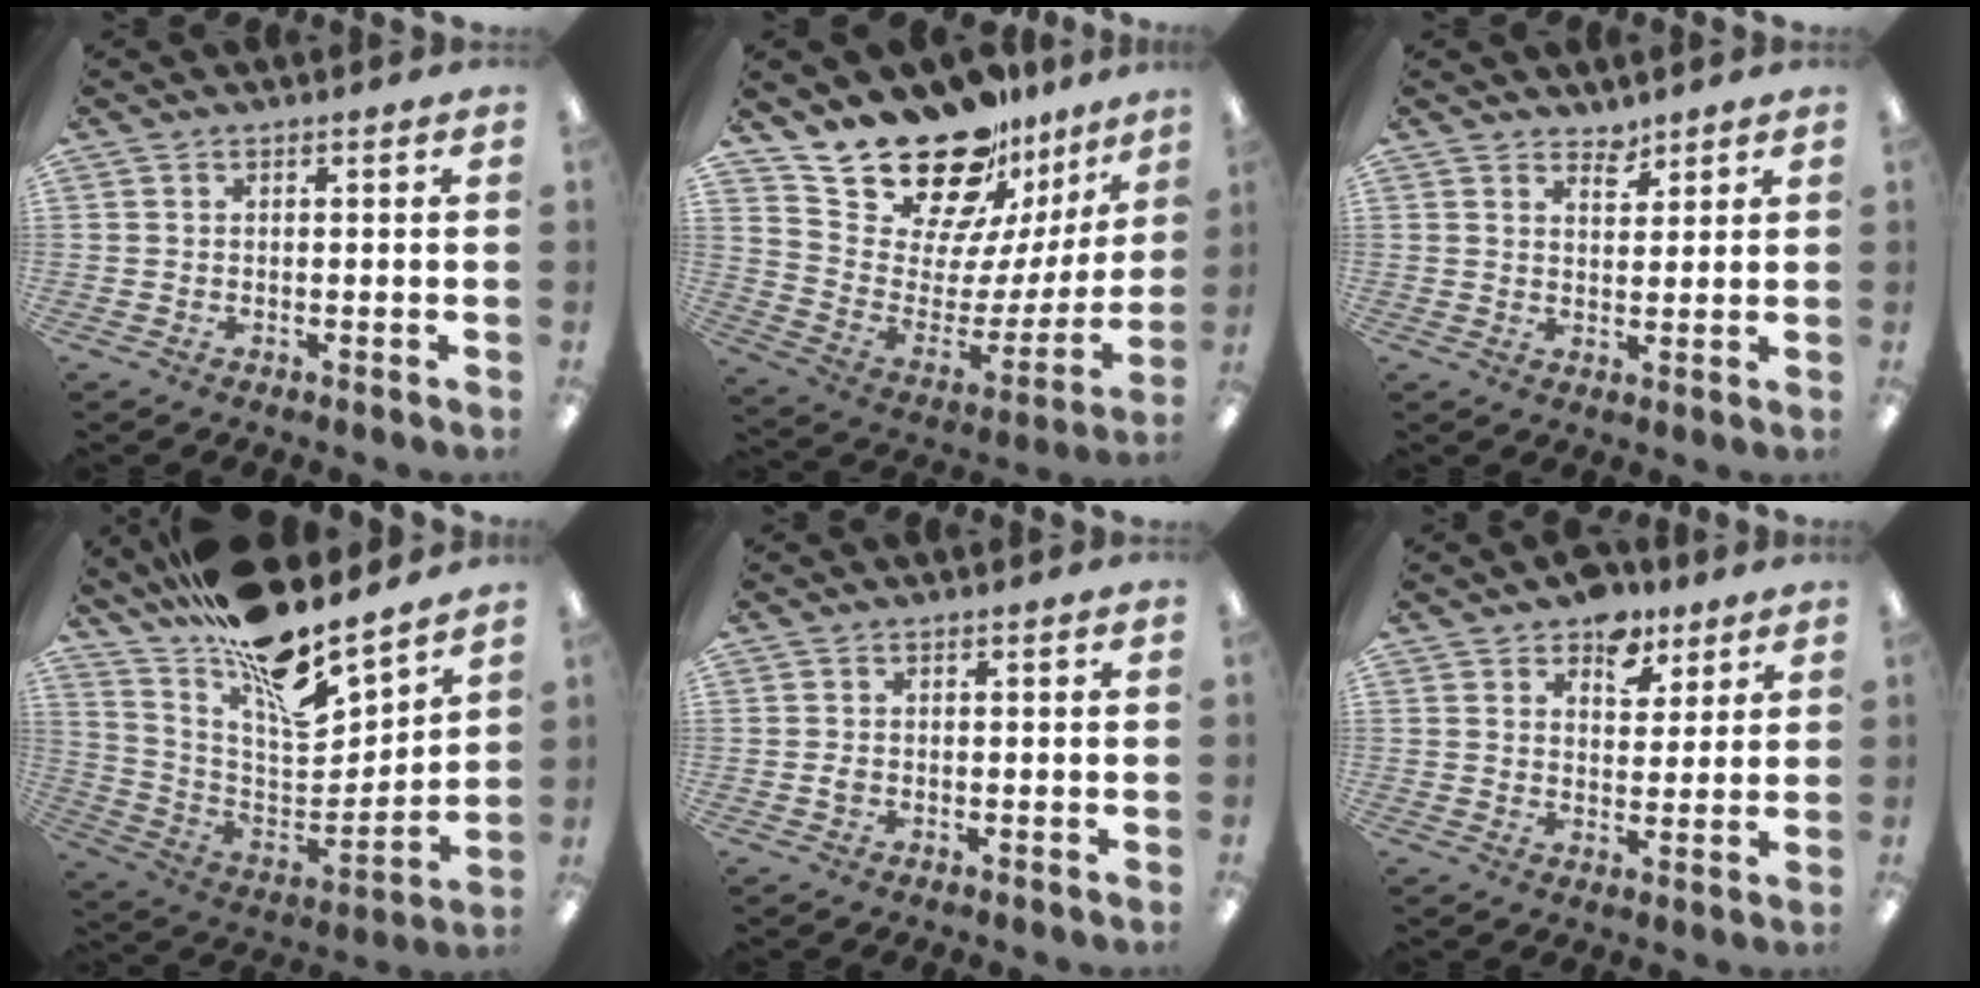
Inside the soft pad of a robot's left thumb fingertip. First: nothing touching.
{"total": 23.1, "force": [19.8, 9.3, 7.3], "torque": [-0.128, -0.150, 0.360]}
{"total": 3.5, "force": [3.2, 1.4, 0.7], "torque": [0.005, -0.024, 0.055]}
{"total": 19.3, "force": [15.2, 5.7, 10.3], "torque": [-0.167, -0.125, 0.255]}
{"total": 1.0, "force": [-0.2, 0.7, 0.7], "torque": [-0.013, 0.003, -0.004]}
{"total": 7.9, "force": [5.7, 4.8, 2.5], "torque": [-0.026, -0.031, 0.101]}